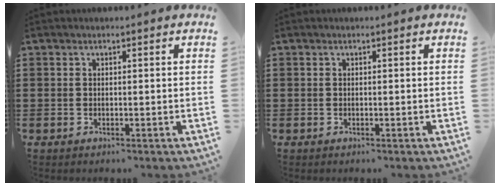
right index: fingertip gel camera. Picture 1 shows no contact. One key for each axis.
{"total": 0.0}